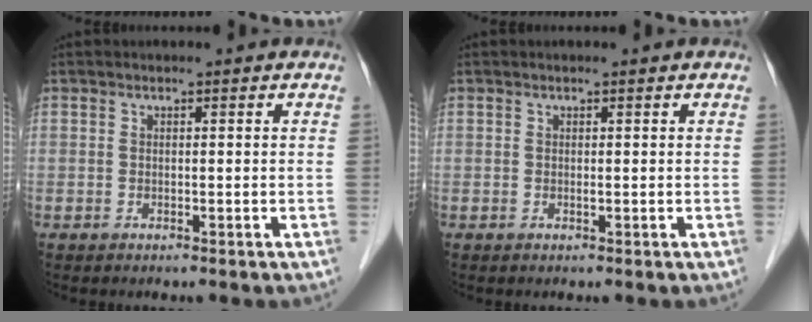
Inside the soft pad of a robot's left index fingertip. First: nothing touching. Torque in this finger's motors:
{"motor_torque": [0.06, 0.10, 0.00, -0.01]}